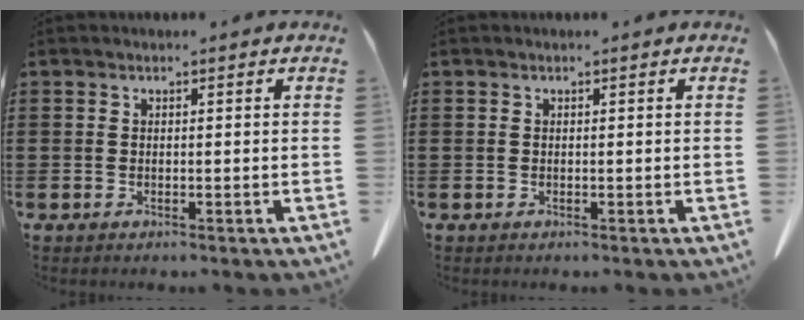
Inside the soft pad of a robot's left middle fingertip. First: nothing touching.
{"total": 0.0}